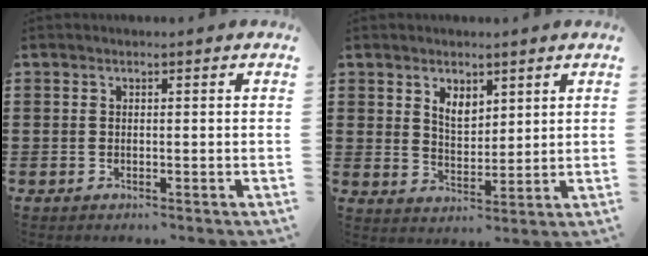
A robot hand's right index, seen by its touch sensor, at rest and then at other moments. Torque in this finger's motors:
{"motor_torque": [0.18, 0.39, 0.06, 0.03]}